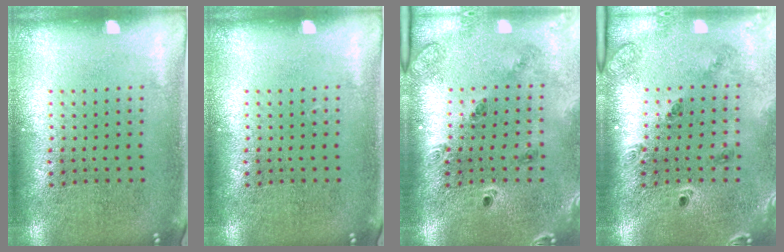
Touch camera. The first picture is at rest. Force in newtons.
{"total": 0.0}
{"total": 1.4, "press": 1.4, "slide": 0.3}
{"total": 1.4, "press": 1.4, "slide": 0.3}